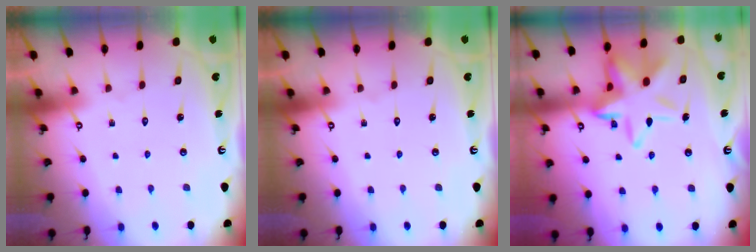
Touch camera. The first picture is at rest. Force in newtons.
{"total": 0.0}
{"total": 15.7, "press": 15.6, "slide": 1.5}